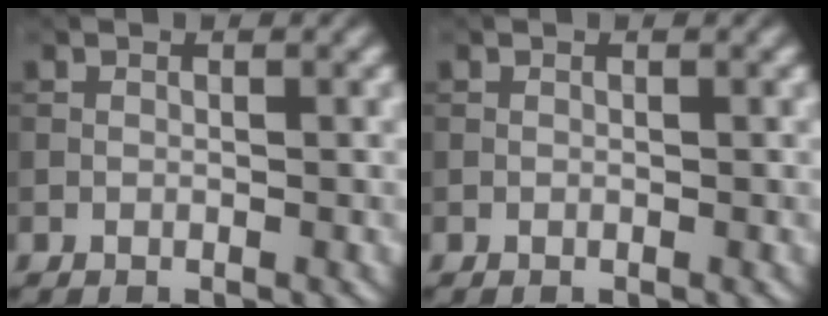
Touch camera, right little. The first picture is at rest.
{"total": 0.0}